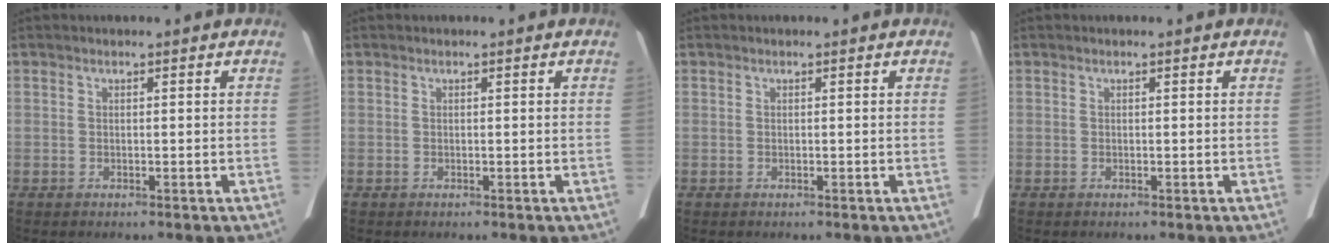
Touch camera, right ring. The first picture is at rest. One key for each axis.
{"total": 0.0}
{"total": 0.0}
{"total": 0.0}